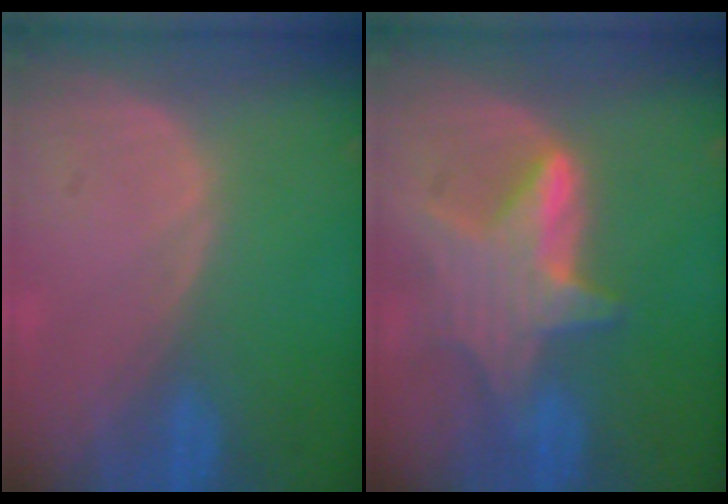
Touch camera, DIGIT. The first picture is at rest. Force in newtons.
{"total": 7.2, "press": 7.2, "slide": 0.4}